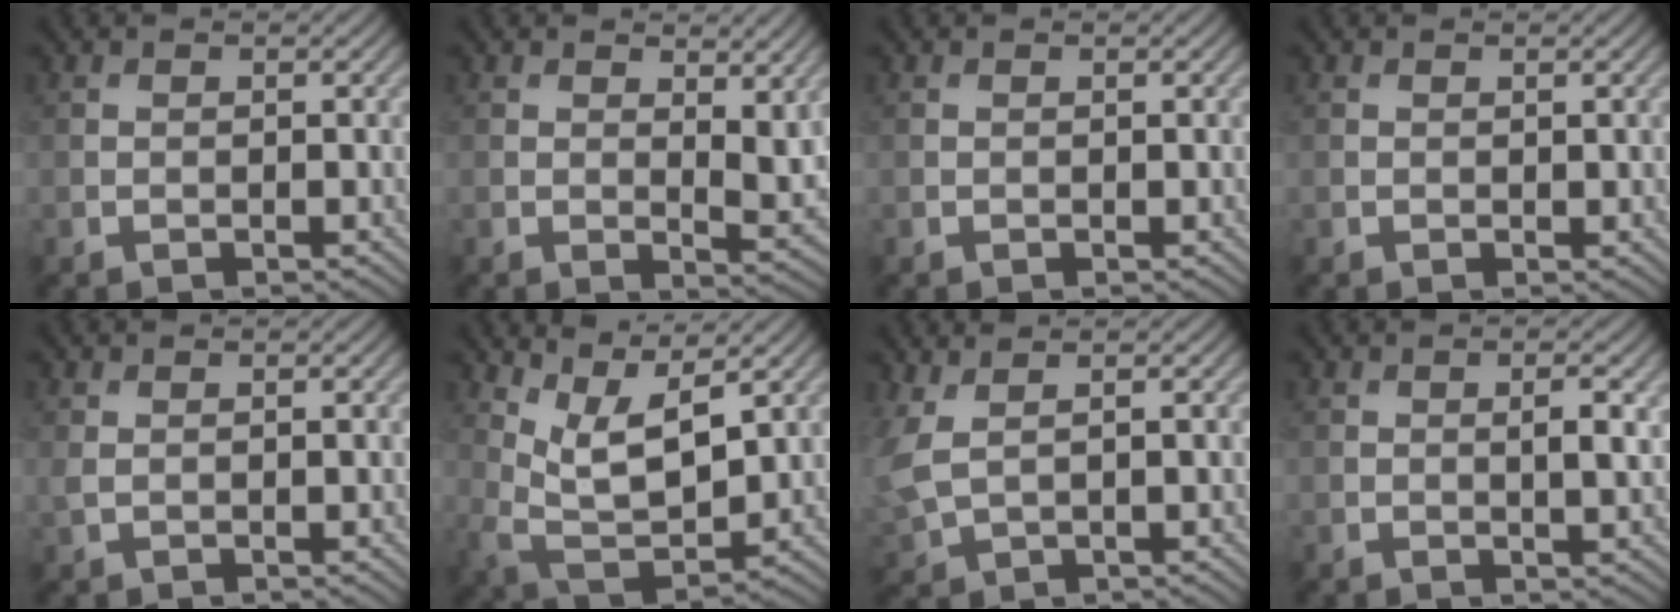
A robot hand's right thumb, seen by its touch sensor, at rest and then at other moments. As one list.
[{"total": 4.6, "force": [1.7, 1.9, 3.8], "torque": [-0.060, -0.009, 0.029]}, {"total": 0.0}, {"total": 0.0}, {"total": 1.0, "force": [0.3, 0.5, 0.8], "torque": [-0.027, 0.001, 0.007]}, {"total": 7.7, "force": [4.2, 2.9, 5.8], "torque": [-0.136, -0.005, 0.084]}, {"total": 5.0, "force": [1.5, 2.6, 4.0], "torque": [-0.131, -0.003, 0.038]}, {"total": 2.1, "force": [0.5, 0.5, 2.0], "torque": [-0.034, -0.003, 0.009]}]